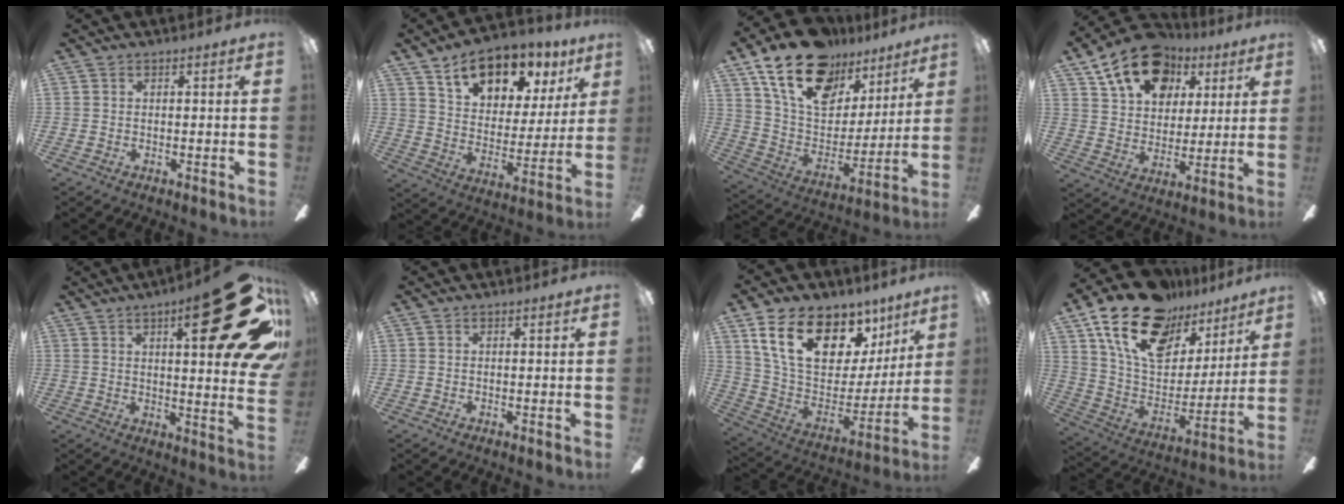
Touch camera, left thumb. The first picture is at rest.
{"total": 13.7, "force": [9.9, 7.1, 6.2], "torque": [-0.091, -0.063, 0.174]}
{"total": 21.9, "force": [14.4, 12.1, 11.2], "torque": [-0.194, -0.079, 0.261]}
{"total": 18.0, "force": [10.2, 11.9, 8.9], "torque": [-0.145, -0.046, 0.186]}
{"total": 27.3, "force": [12.2, 7.6, 23.2], "torque": [-0.294, -0.079, 0.194]}
{"total": 0.0}
{"total": 21.8, "force": [12.6, 12.5, 12.8], "torque": [-0.216, -0.063, 0.232]}
{"total": 23.1, "force": [14.8, 12.5, 12.6], "torque": [-0.215, -0.080, 0.268]}